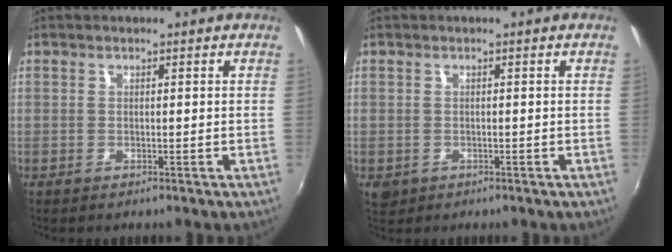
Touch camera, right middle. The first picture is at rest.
{"total": 2.6, "force": [-0.9, 2.1, 1.3], "torque": [-0.028, -0.006, -0.010]}